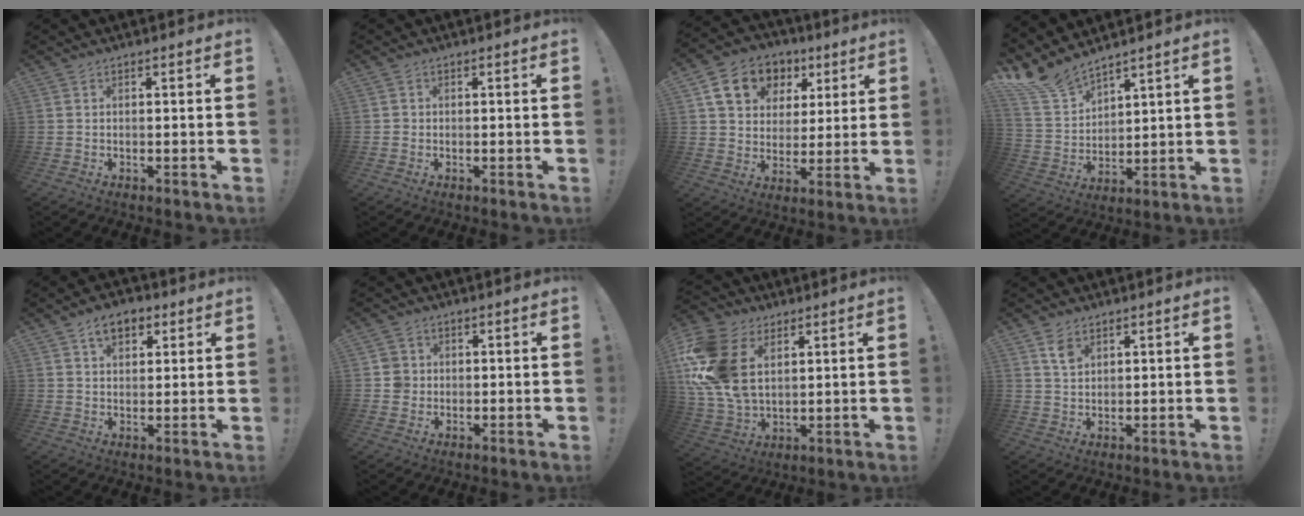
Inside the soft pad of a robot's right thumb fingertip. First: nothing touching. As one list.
[{"total": 1.0, "force": [-0.2, 1.0, 0.3], "torque": [-0.011, 0.005, -0.002]}, {"total": 14.8, "force": [6.8, 11.4, 6.5], "torque": [-0.100, -0.018, 0.138]}, {"total": 10.4, "force": [9.5, 3.3, 2.3], "torque": [-0.072, -0.070, 0.184]}, {"total": 7.2, "force": [3.6, 4.8, 4.0], "torque": [-0.054, -0.004, 0.064]}, {"total": 3.9, "force": [-0.1, 3.8, 0.9], "torque": [-0.012, 0.009, 0.000]}, {"total": 20.8, "force": [6.1, 14.2, 13.9], "torque": [-0.294, -0.022, 0.114]}, {"total": 4.6, "force": [2.8, 2.6, 2.6], "torque": [-0.033, -0.015, 0.049]}]